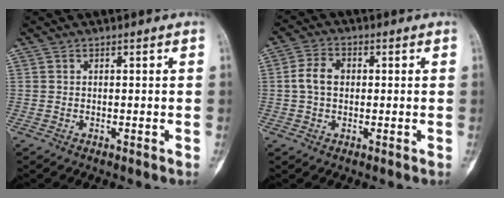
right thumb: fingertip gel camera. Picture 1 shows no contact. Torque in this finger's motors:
{"motor_torque": [-0.22, 0.12, 0.53, -0.09, 0.19]}